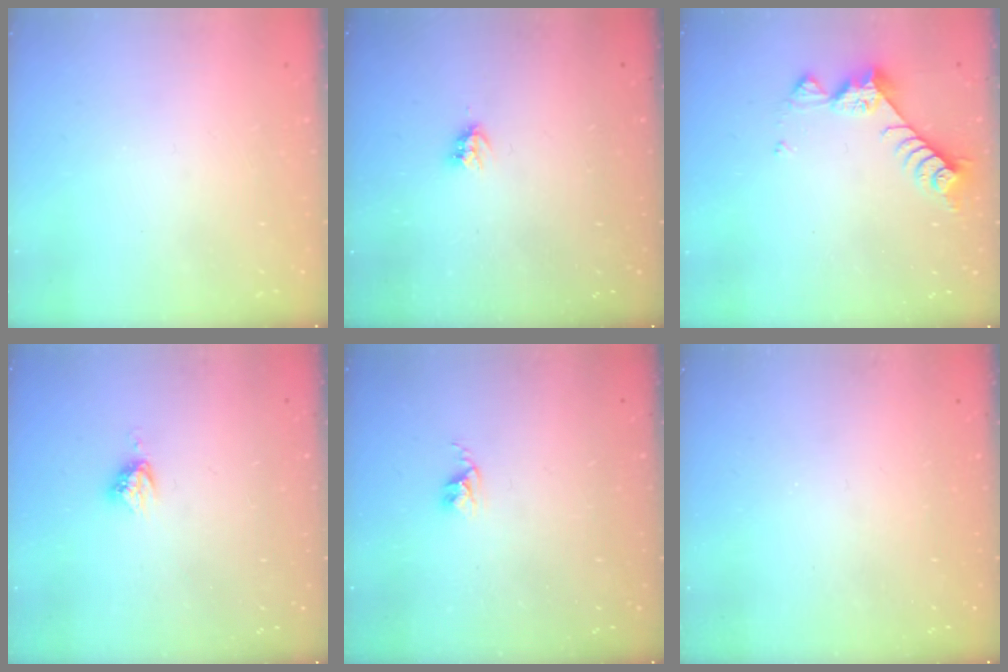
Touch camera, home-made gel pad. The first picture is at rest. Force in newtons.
{"total": 3.6, "press": 3.6, "slide": 0.1}
{"total": 8.3, "press": 8.3, "slide": 0.5}
{"total": 4.9, "press": 4.8, "slide": 0.4}
{"total": 2.4, "press": 2.4, "slide": 0.3}
{"total": 0.0}